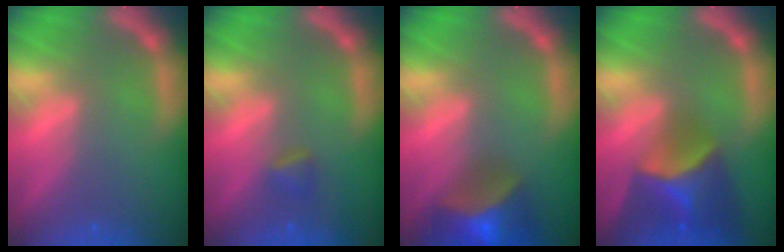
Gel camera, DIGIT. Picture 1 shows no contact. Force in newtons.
{"total": 1.4}
{"total": 8.4}
{"total": 7.9}